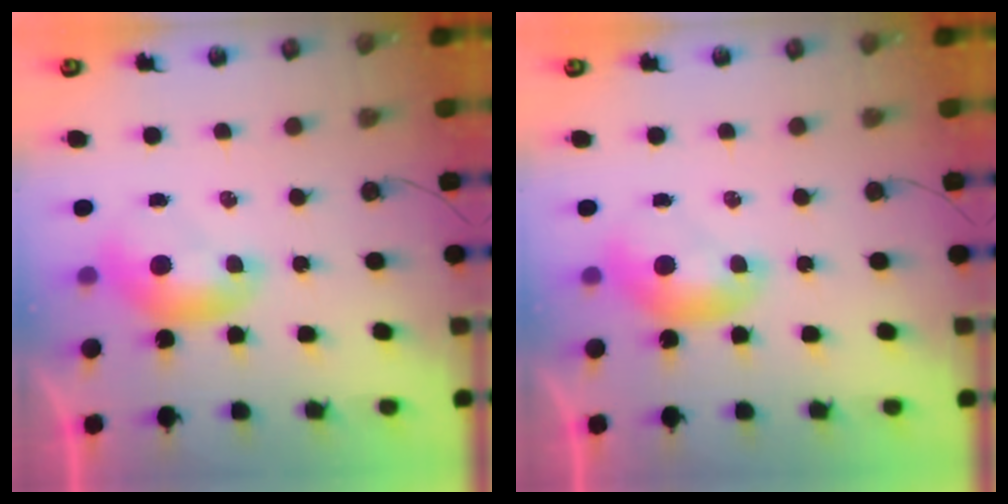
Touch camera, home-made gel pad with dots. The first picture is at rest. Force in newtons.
{"total": 0.0}